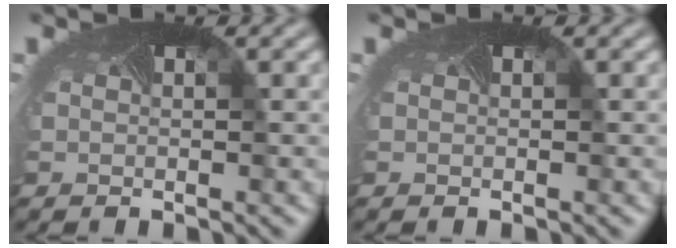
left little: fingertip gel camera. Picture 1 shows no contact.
{"total": 0.0}